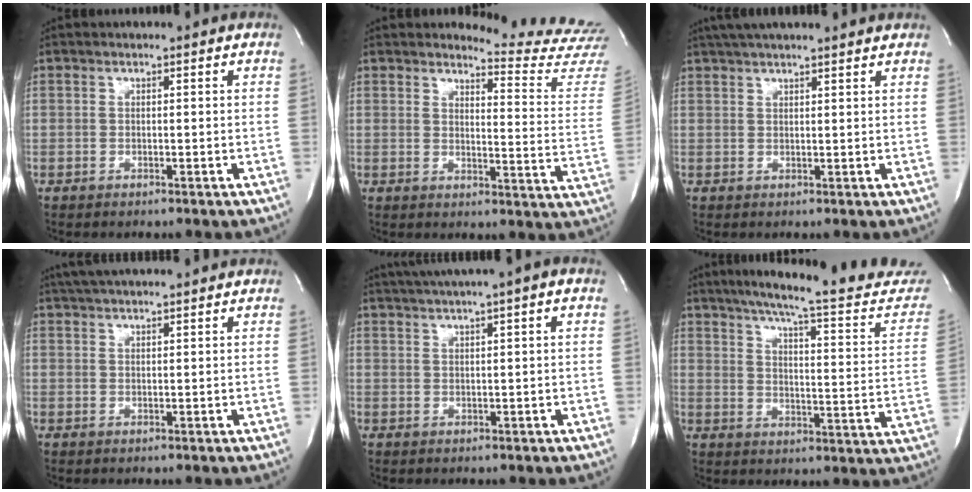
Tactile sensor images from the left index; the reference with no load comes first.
{"total": 13.6, "force": [13.5, -1.6, 0.0], "torque": [0.010, -0.151, 0.132]}
{"total": 11.4, "force": [10.0, 0.7, 5.5], "torque": [-0.092, 0.035, 0.135]}
{"total": 9.2, "force": [8.2, 0.2, 4.2], "torque": [-0.073, 0.036, 0.117]}
{"total": 8.2, "force": [6.0, -0.9, 5.6], "torque": [-0.093, 0.033, 0.084]}
{"total": 25.7, "force": [22.6, 2.2, 11.9], "torque": [-0.174, -0.059, 0.282]}